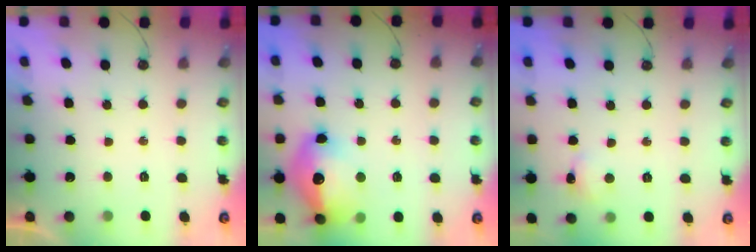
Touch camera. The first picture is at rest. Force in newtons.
{"total": 17.9, "press": 17.8, "slide": 1.6}
{"total": 2.4, "press": 2.3, "slide": 0.5}